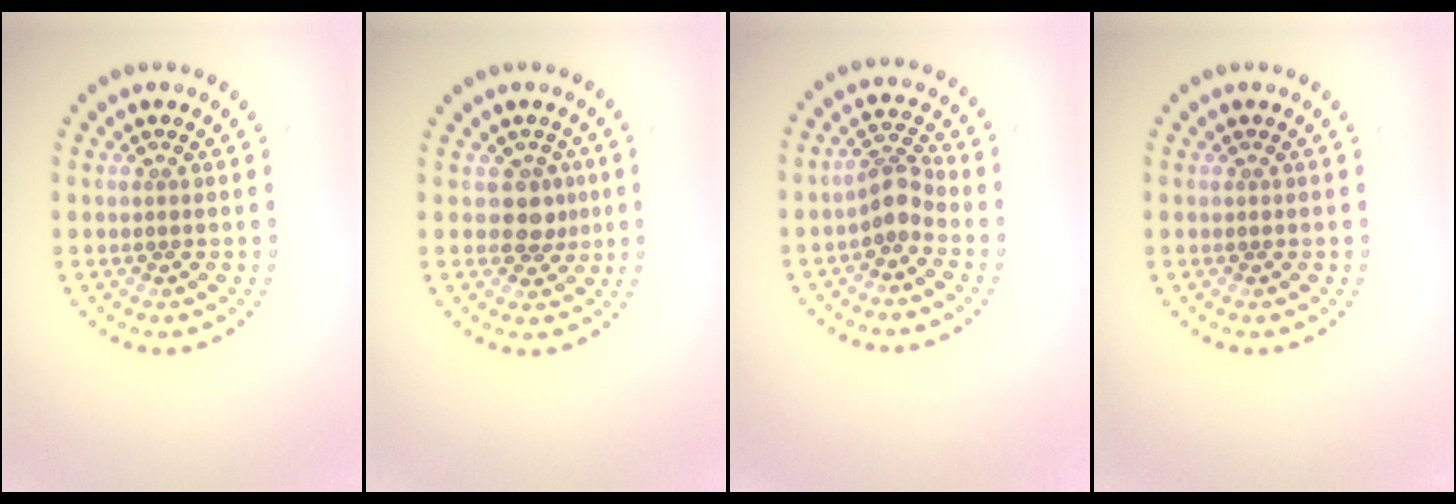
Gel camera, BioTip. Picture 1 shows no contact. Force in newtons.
{"total": 2.2, "press": 1.9, "slide": 1.2}
{"total": 2.5, "press": 1.9, "slide": 1.6}
{"total": 0.0}